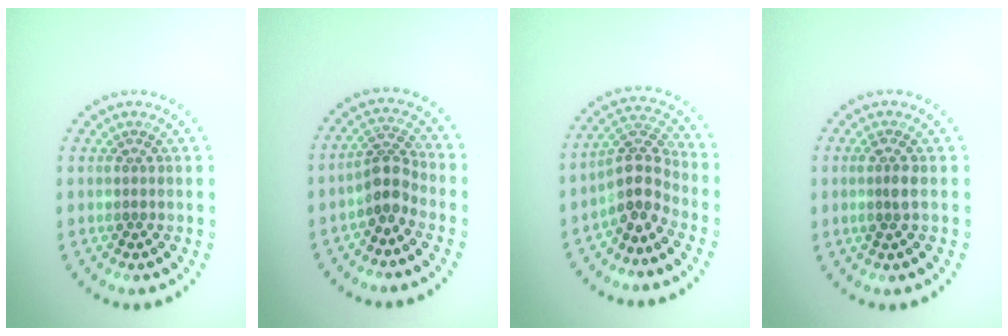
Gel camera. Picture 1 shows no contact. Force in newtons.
{"total": 2.7, "press": 2.1, "slide": 1.6}
{"total": 3.5, "press": 3.0, "slide": 1.8}
{"total": 1.5, "press": 1.3, "slide": 0.8}